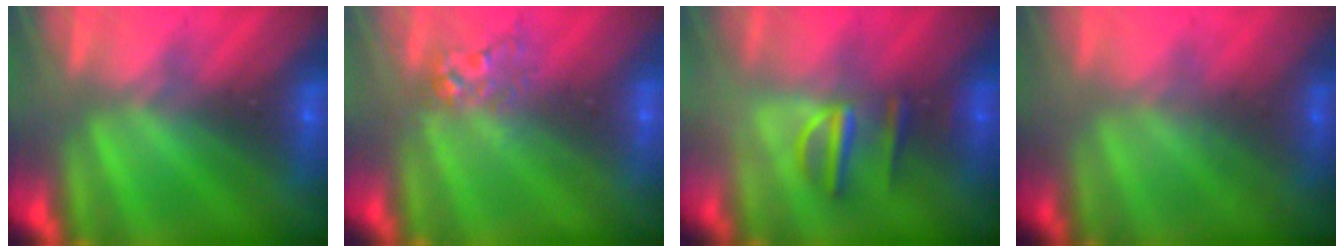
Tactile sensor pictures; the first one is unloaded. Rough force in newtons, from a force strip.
{"total": 2.7}
{"total": 2.8}
{"total": 1.7}